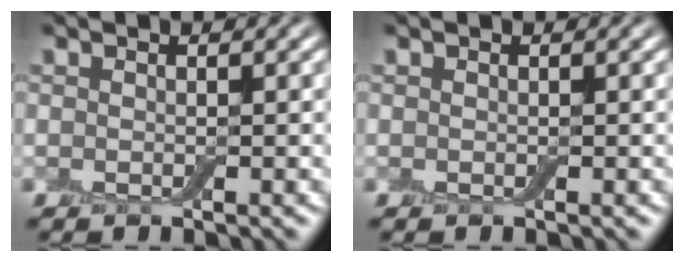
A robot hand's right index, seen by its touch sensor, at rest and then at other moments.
{"total": 0.0}